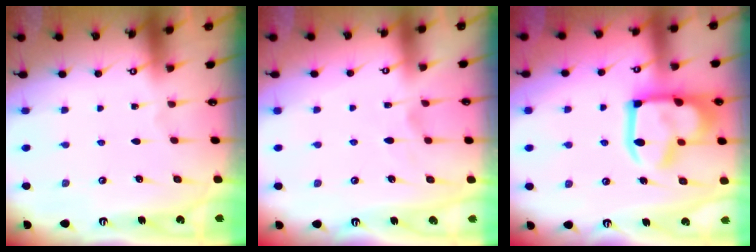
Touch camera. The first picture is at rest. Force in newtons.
{"total": 1.6, "press": 1.1, "slide": 1.2}
{"total": 21.7, "press": 21.7, "slide": 1.7}